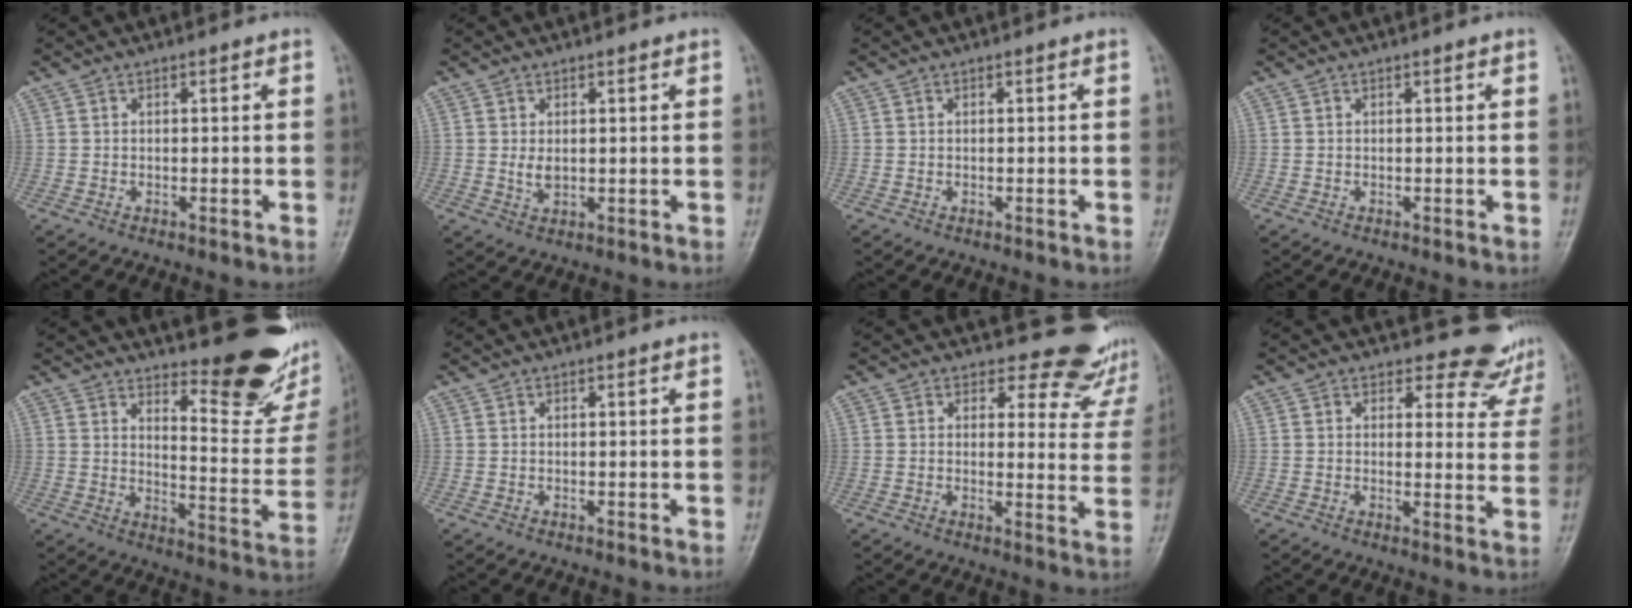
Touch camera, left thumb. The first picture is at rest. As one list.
[{"total": 2.6, "force": [0.9, 1.6, 1.9], "torque": [-0.028, -0.009, 0.018]}, {"total": 0.0}, {"total": 0.0}, {"total": 17.9, "force": [13.8, 5.2, 10.2], "torque": [-0.090, -0.129, 0.179]}, {"total": 0.0}, {"total": 11.8, "force": [10.7, 4.8, 1.1], "torque": [0.038, -0.091, 0.096]}, {"total": 8.9, "force": [8.2, 3.3, 0.1], "torque": [0.041, -0.070, 0.072]}]